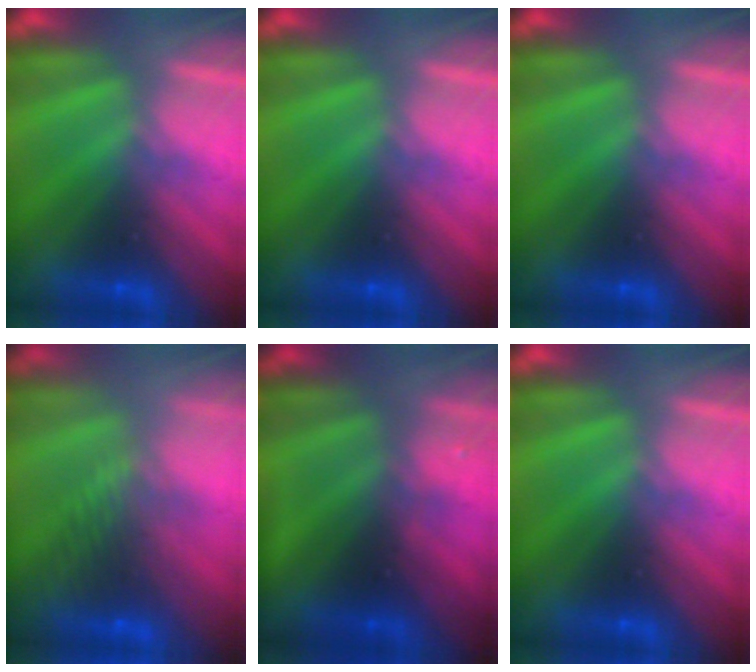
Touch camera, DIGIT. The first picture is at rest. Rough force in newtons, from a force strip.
{"total": 0.0}
{"total": 0.0}
{"total": 8.7}
{"total": 8.1}
{"total": 0.0}